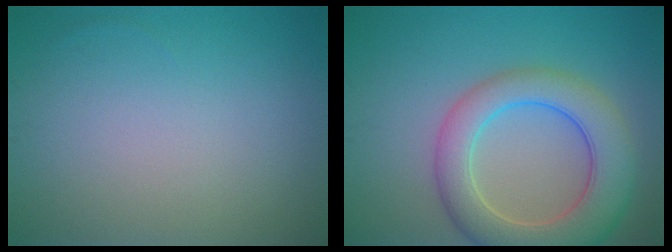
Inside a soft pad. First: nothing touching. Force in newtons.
{"total": 7.6, "press": 7.5, "slide": 0.4}